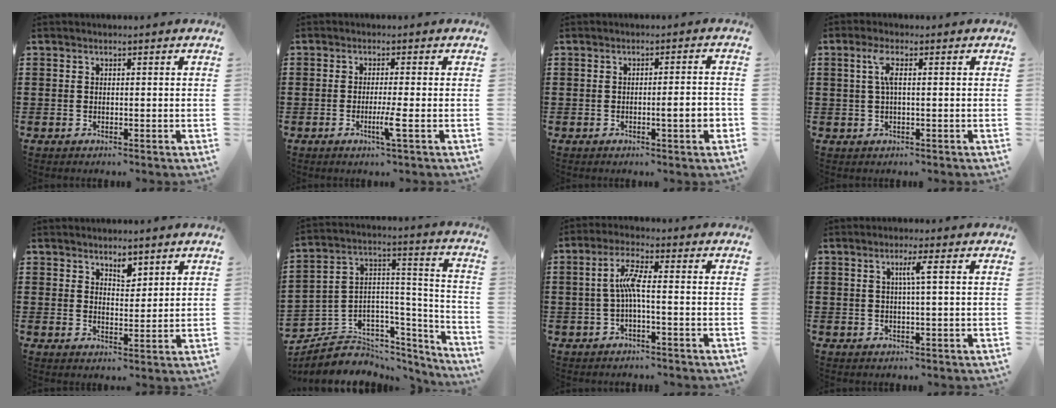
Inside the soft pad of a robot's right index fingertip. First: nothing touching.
{"total": 3.5, "force": [-1.3, -0.4, 3.3], "torque": [-0.061, -0.017, -0.027]}
{"total": 2.9, "force": [-0.7, 0.2, 2.8], "torque": [-0.045, -0.002, -0.013]}
{"total": 2.8, "force": [0.4, 0.5, 2.7], "torque": [-0.056, 0.004, 0.004]}
{"total": 3.1, "force": [2.5, 1.4, 1.3], "torque": [-0.015, -0.003, 0.042]}
{"total": 4.8, "force": [-3.2, 3.6, -0.1], "torque": [-0.016, -0.015, -0.061]}
{"total": 5.1, "force": [-0.7, 0.6, 5.0], "torque": [-0.109, -0.003, -0.022]}
{"total": 2.8, "force": [0.6, -0.2, 2.8], "torque": [-0.054, 0.000, 0.005]}